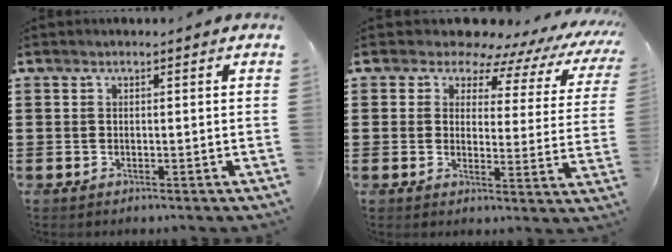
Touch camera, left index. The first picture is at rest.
{"total": 6.5, "force": [5.8, 2.2, 1.9], "torque": [-0.056, -0.041, 0.096]}